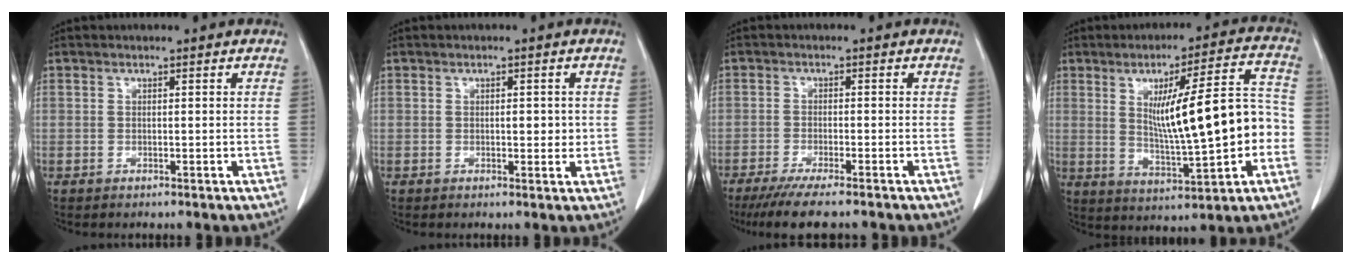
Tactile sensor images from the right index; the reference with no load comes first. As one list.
[{"total": 2.3, "force": [0.1, 1.2, 1.9], "torque": [-0.025, 0.001, 0.003]}, {"total": 9.2, "force": [-7.6, 0.7, 5.2], "torque": [-0.074, -0.020, -0.116]}, {"total": 15.3, "force": [-0.4, 2.3, 15.1], "torque": [-0.230, 0.020, 0.004]}]